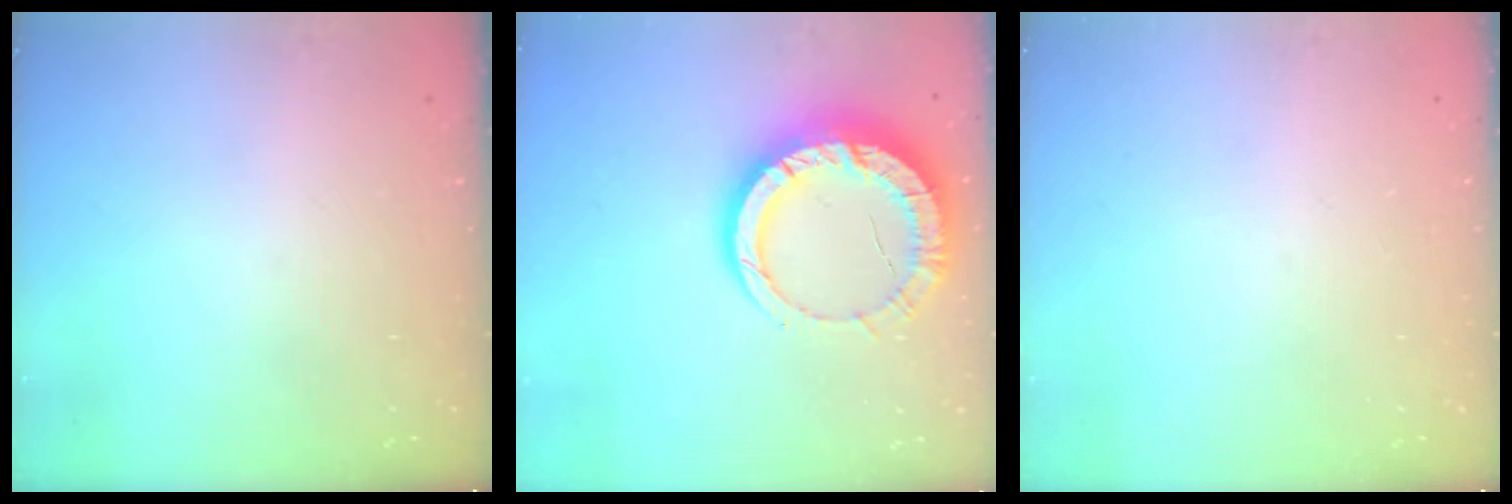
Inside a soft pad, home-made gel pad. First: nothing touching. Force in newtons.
{"total": 14.3, "press": 14.3, "slide": 1.4}
{"total": 0.0}